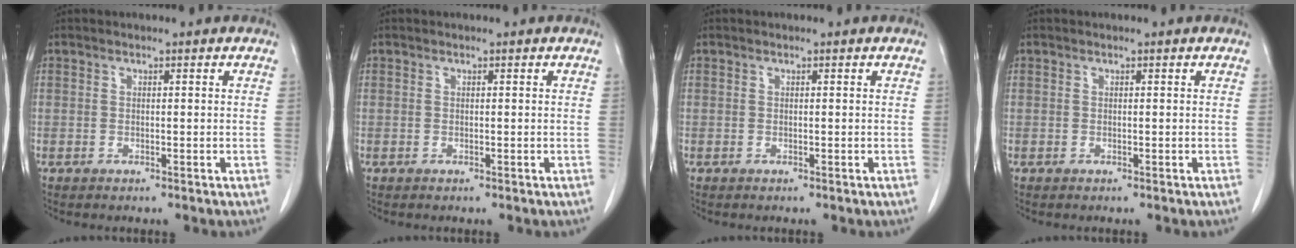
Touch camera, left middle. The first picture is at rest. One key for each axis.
{"total": 0.0}
{"total": 0.0}
{"total": 0.0}